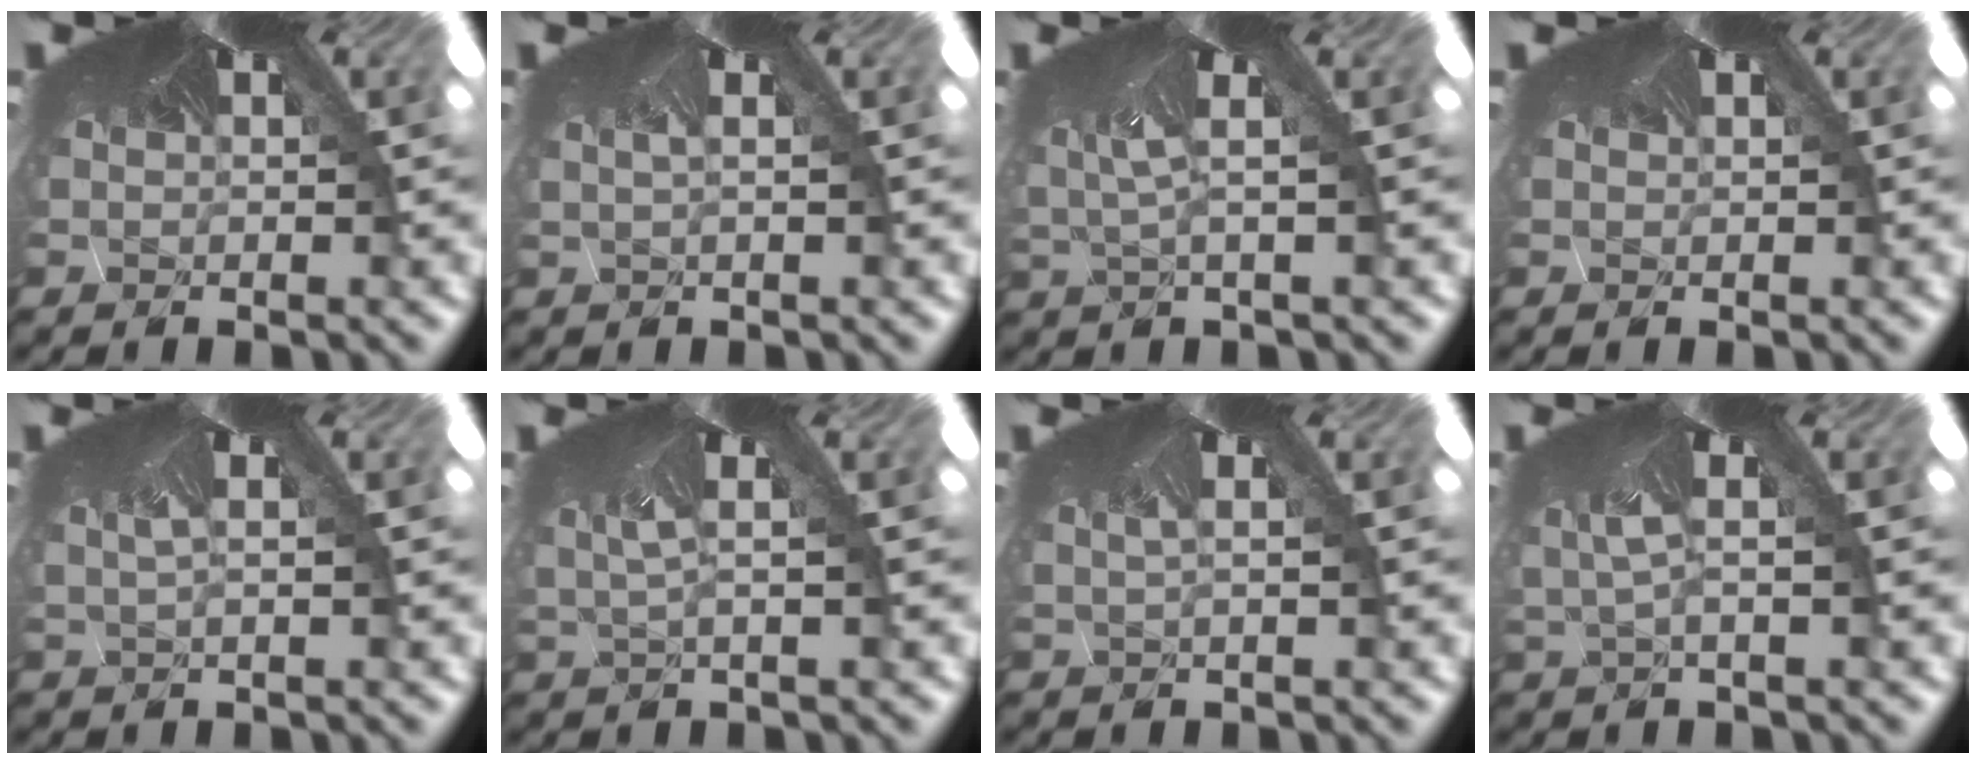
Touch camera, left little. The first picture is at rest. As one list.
[{"total": 1.0, "force": [-0.8, -0.6, 0.0], "torque": [0.011, -0.007, -0.007]}, {"total": 3.1, "force": [-2.4, -1.9, 0.0], "torque": [-0.016, -0.032, -0.011]}, {"total": 0.0}, {"total": 1.6, "force": [-1.4, -0.8, 0.0], "torque": [0.012, -0.014, -0.013]}, {"total": 2.6, "force": [-1.8, -1.8, -0.3], "torque": [-0.005, -0.021, -0.006]}, {"total": 1.5, "force": [-1.1, -1.0, -0.1], "torque": [0.014, -0.014, -0.010]}, {"total": 3.3, "force": [-2.5, -2.1, -0.1], "torque": [-0.003, -0.031, -0.016]}]